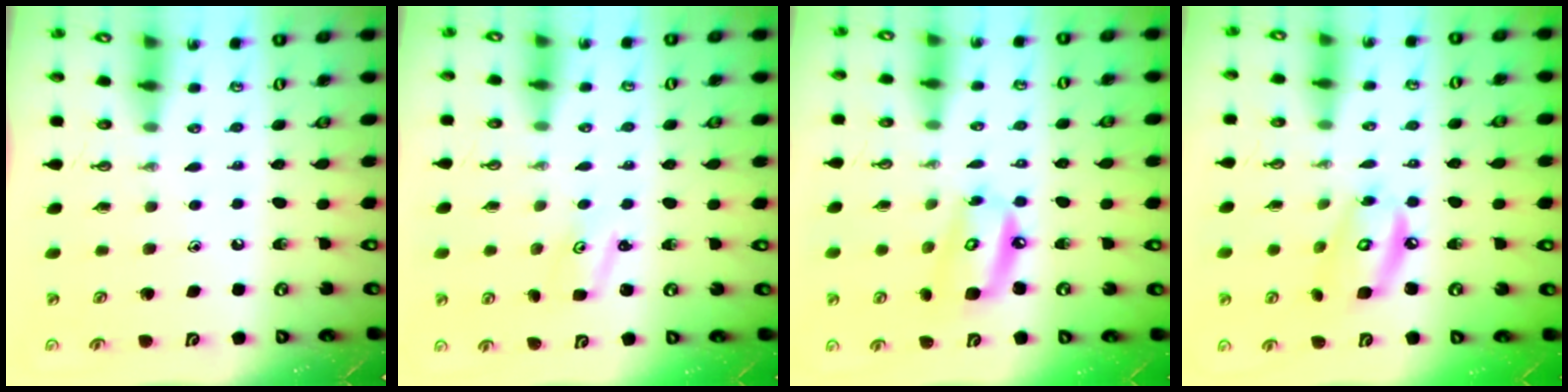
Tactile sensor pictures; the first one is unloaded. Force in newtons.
{"total": 2.0, "press": 2.0, "slide": 0.2}
{"total": 10.9, "press": 10.8, "slide": 1.4}
{"total": 9.9, "press": 9.8, "slide": 0.8}